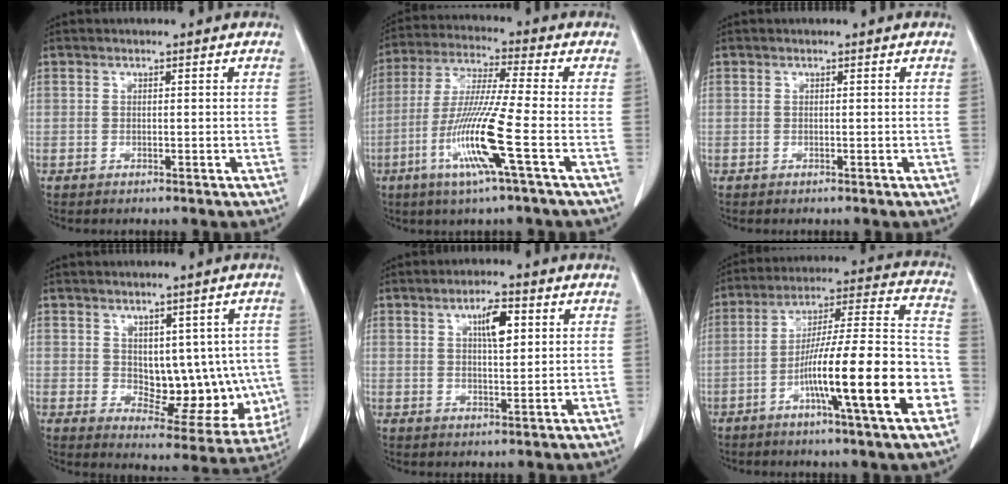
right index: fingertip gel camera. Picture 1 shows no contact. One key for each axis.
{"total": 12.7, "fx": -4.4, "fy": -1.1, "fz": 11.8, "tx": -0.239, "ty": -0.020, "tz": -0.093}
{"total": 0.0}
{"total": 12.1, "fx": 0.6, "fy": 6.8, "fz": 9.9, "tx": -0.111, "ty": 0.005, "tz": 0.033}
{"total": 4.9, "fx": 1.8, "fy": 1.3, "fz": 4.4, "tx": -0.075, "ty": 0.003, "tz": 0.031}
{"total": 20.0, "fx": -7.1, "fy": 0.9, "fz": 18.7, "tx": -0.266, "ty": 0.008, "tz": -0.113}